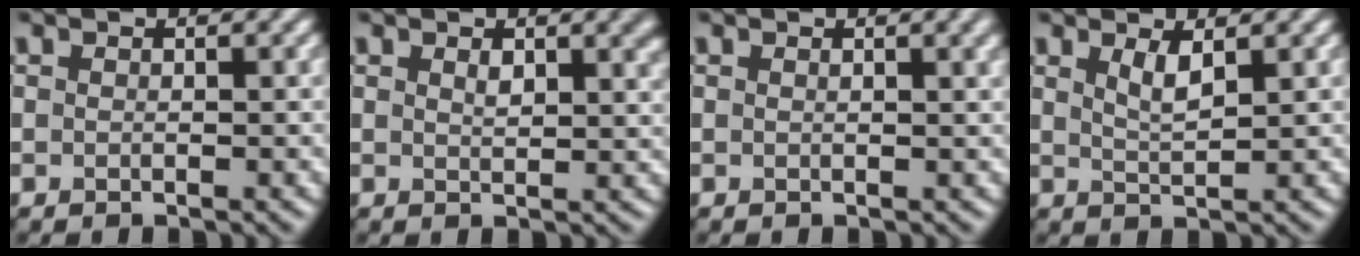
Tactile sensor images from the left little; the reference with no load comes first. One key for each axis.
{"total": 2.6, "fx": 1.3, "fy": 0.9, "fz": 2.0, "tx": -0.025, "ty": 0.001, "tz": 0.024}
{"total": 2.8, "fx": 1.2, "fy": 1.0, "fz": 2.3, "tx": -0.015, "ty": 0.003, "tz": 0.014}
{"total": 1.9, "fx": 1.1, "fy": 0.4, "fz": 1.5, "tx": -0.029, "ty": -0.004, "tz": 0.021}